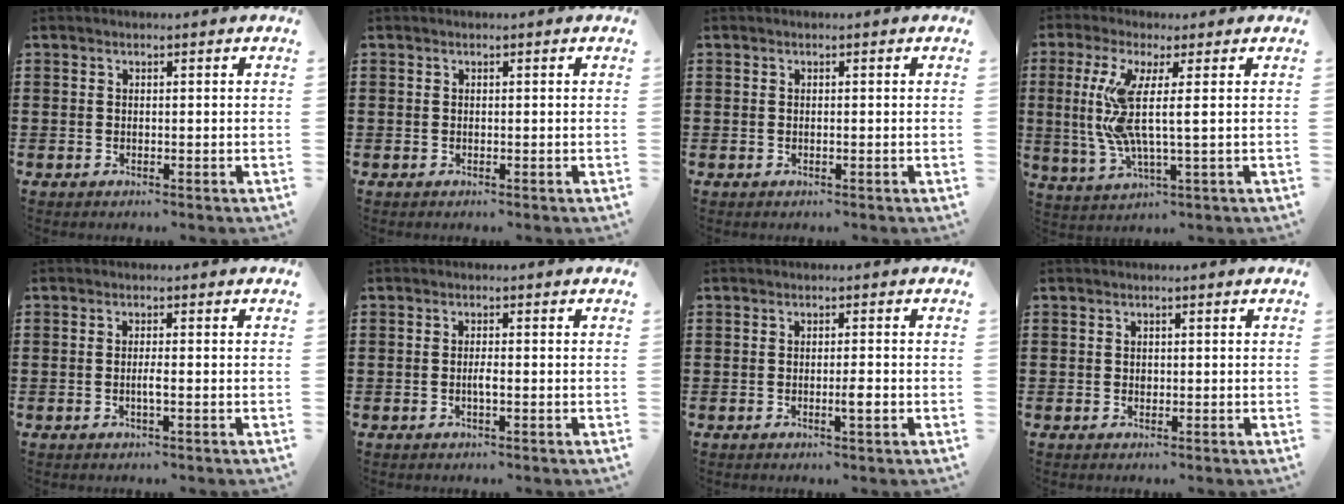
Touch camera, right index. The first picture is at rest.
{"total": 0.0}
{"total": 0.0}
{"total": 8.3, "force": [1.1, 0.9, 8.2], "torque": [-0.193, -0.023, 0.010]}
{"total": 1.8, "force": [-0.5, 0.0, 1.7], "torque": [-0.032, -0.001, -0.011]}
{"total": 1.5, "force": [-0.5, 0.2, 1.4], "torque": [-0.035, -0.005, -0.011]}
{"total": 2.4, "force": [-0.8, 0.2, 2.3], "torque": [-0.037, -0.002, -0.014]}
{"total": 0.7, "force": [0.1, 0.6, 0.3], "torque": [-0.008, 0.002, 0.002]}